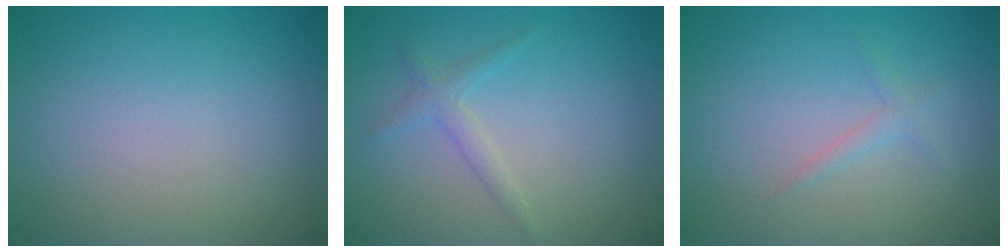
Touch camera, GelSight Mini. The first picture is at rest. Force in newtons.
{"total": 1.6, "press": 1.6, "slide": 0.1}
{"total": 1.1, "press": 1.1, "slide": 0.0}